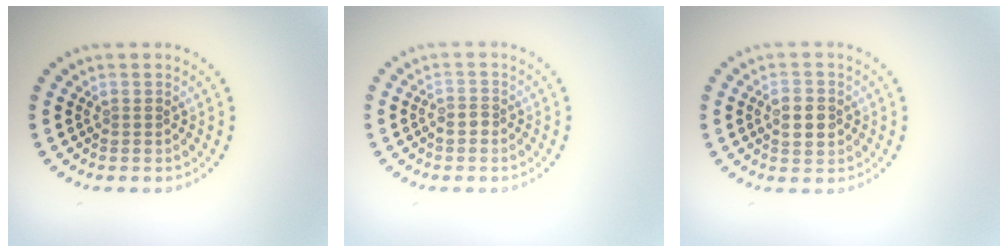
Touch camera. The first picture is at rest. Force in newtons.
{"total": 1.4, "press": 1.2, "slide": 0.8}
{"total": 2.9, "press": 2.9, "slide": 0.1}